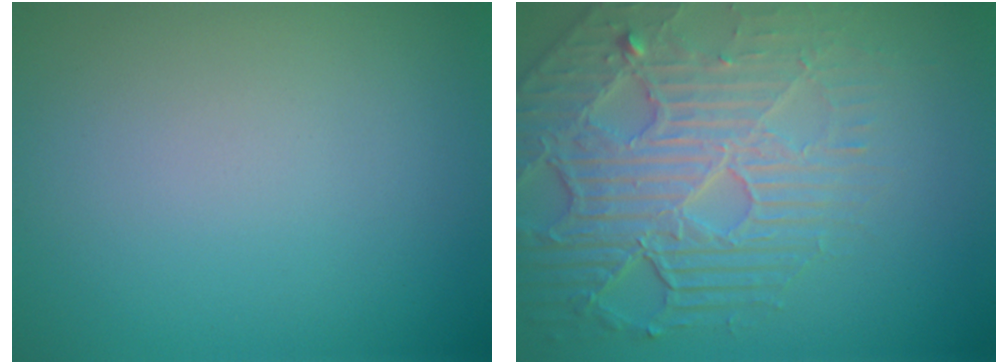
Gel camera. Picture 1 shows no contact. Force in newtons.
{"total": 7.0, "press": 5.5, "slide": 4.4}